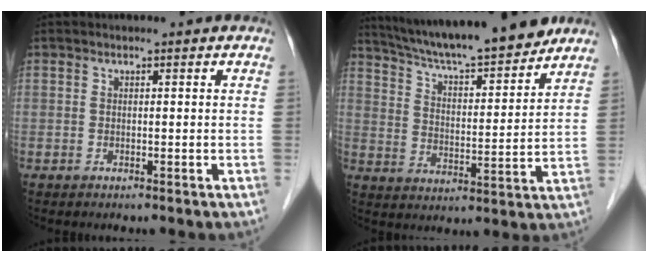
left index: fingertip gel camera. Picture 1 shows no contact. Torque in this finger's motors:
{"motor_torque": [0.12, -0.51, 0.32, 0.08]}